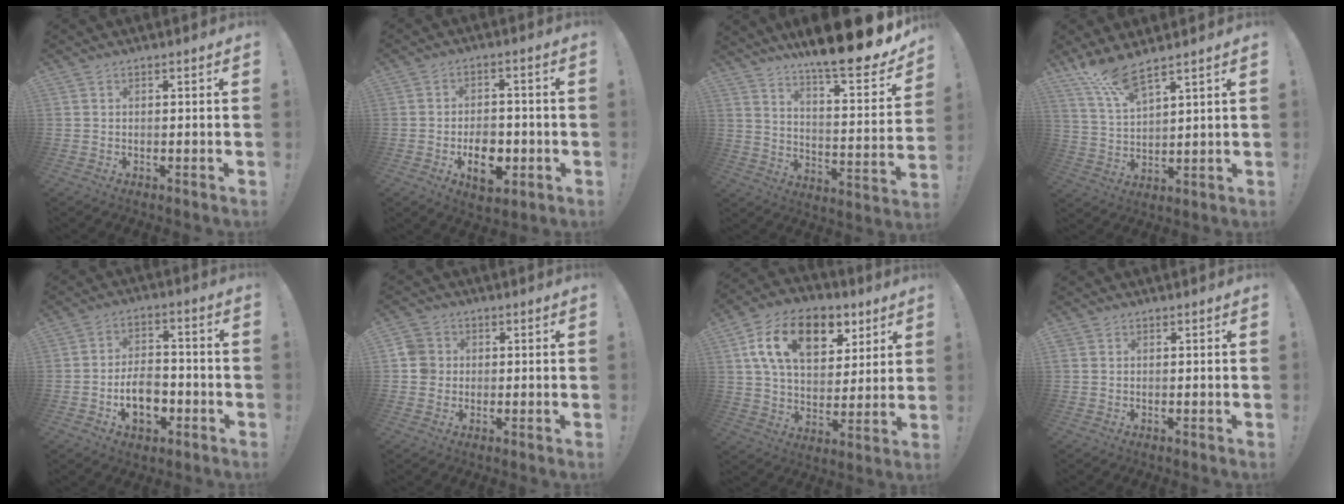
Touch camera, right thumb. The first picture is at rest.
{"total": 10.1, "force": [-3.5, 6.6, 6.8], "torque": [-0.090, 0.014, -0.054]}
{"total": 16.3, "force": [13.4, 1.4, 9.1], "torque": [-0.131, -0.120, 0.213]}
{"total": 8.5, "force": [7.0, 1.5, 4.5], "torque": [-0.097, -0.037, 0.128]}
{"total": 10.7, "force": [-3.8, 7.0, 7.2], "torque": [-0.107, 0.018, -0.064]}
{"total": 5.6, "force": [0.1, 5.3, 1.8], "torque": [-0.026, 0.011, 0.003]}
{"total": 18.8, "force": [8.0, 11.9, 12.1], "torque": [-0.188, -0.025, 0.145]}
{"total": 1.1, "force": [0.6, 0.9, 0.4], "torque": [-0.010, 0.004, 0.012]}